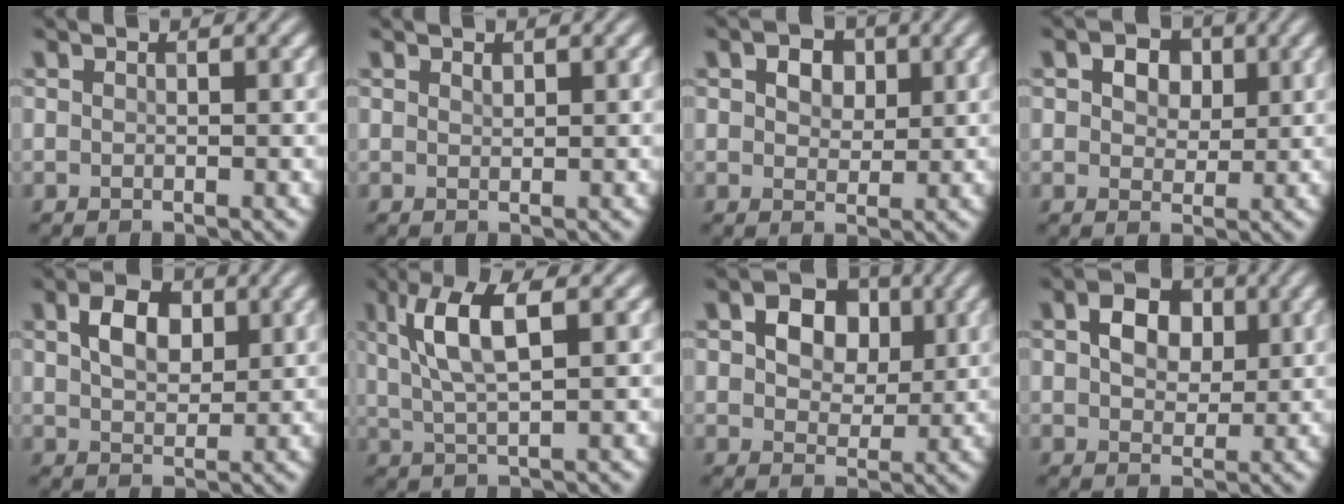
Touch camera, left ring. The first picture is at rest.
{"total": 0.6, "force": [0.4, 0.2, 0.3], "torque": [-0.007, -0.002, 0.010]}
{"total": 3.4, "force": [1.5, 2.4, 1.9], "torque": [-0.036, -0.002, 0.016]}
{"total": 4.1, "force": [1.7, 2.8, 2.4], "torque": [-0.040, 0.004, 0.012]}
{"total": 4.0, "force": [1.5, 2.6, 2.7], "torque": [-0.054, 0.006, 0.025]}
{"total": 6.0, "force": [1.9, 1.8, 5.3], "torque": [-0.108, 0.006, 0.037]}
{"total": 5.7, "force": [1.8, 4.1, 3.5], "torque": [-0.061, 0.005, 0.016]}
{"total": 4.4, "force": [1.3, 3.1, 2.7], "torque": [-0.052, 0.006, 0.013]}